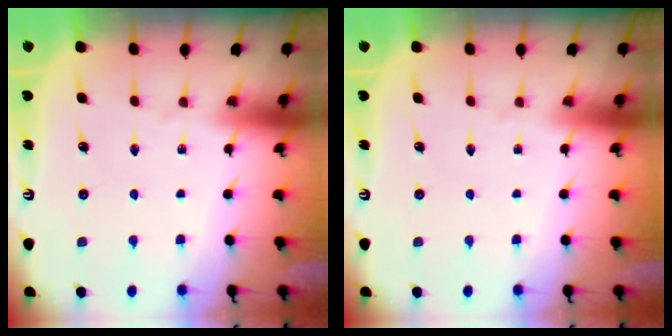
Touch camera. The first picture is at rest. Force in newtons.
{"total": 0.0}